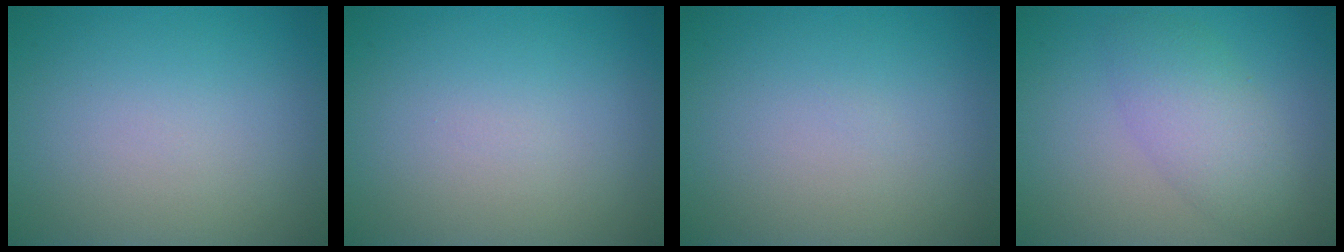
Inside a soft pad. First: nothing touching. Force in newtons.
{"total": 0.0}
{"total": 0.0}
{"total": 3.0, "press": 3.0, "slide": 0.1}